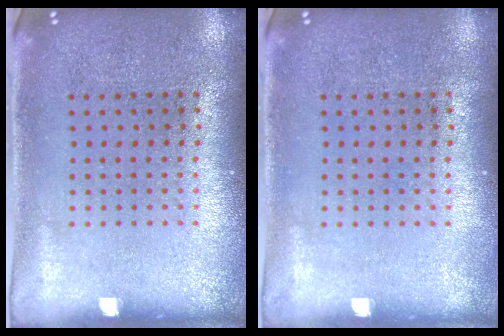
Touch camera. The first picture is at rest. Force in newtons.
{"total": 0.0}